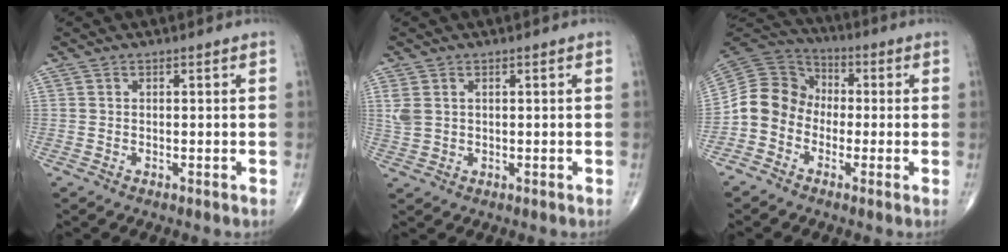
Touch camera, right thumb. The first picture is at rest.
{"total": 3.1, "force": [0.9, 2.1, 2.1], "torque": [-0.056, 0.005, 0.024]}
{"total": 9.8, "force": [-2.7, 8.7, 3.8], "torque": [-0.056, 0.056, -0.064]}